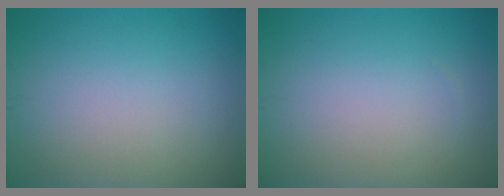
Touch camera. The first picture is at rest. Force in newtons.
{"total": 0.0}